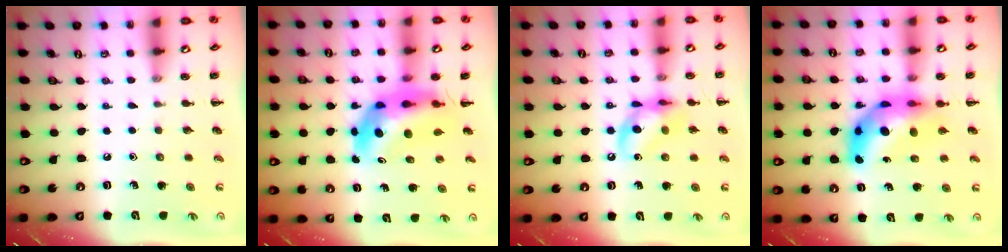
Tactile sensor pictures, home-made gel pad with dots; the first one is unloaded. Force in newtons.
{"total": 11.0, "press": 10.4, "slide": 3.5}
{"total": 13.0, "press": 12.8, "slide": 2.3}
{"total": 11.6, "press": 11.1, "slide": 3.3}